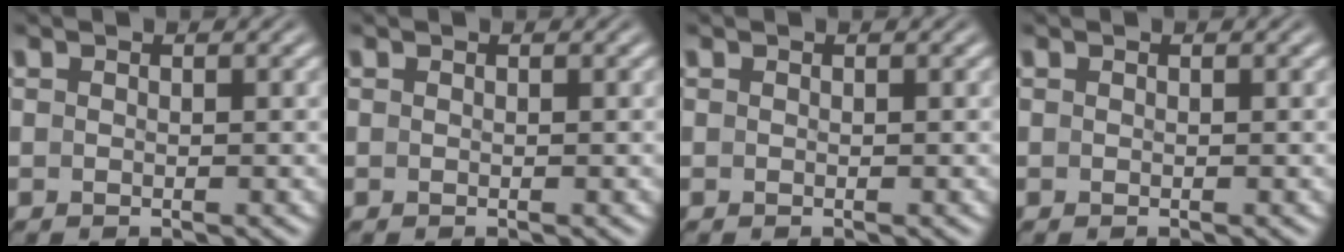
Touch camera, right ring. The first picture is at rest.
{"total": 0.0}
{"total": 0.0}
{"total": 0.0}